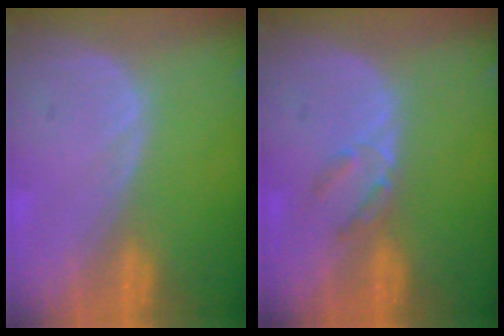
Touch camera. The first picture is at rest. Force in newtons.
{"total": 2.5, "press": 2.3, "slide": 1.0}